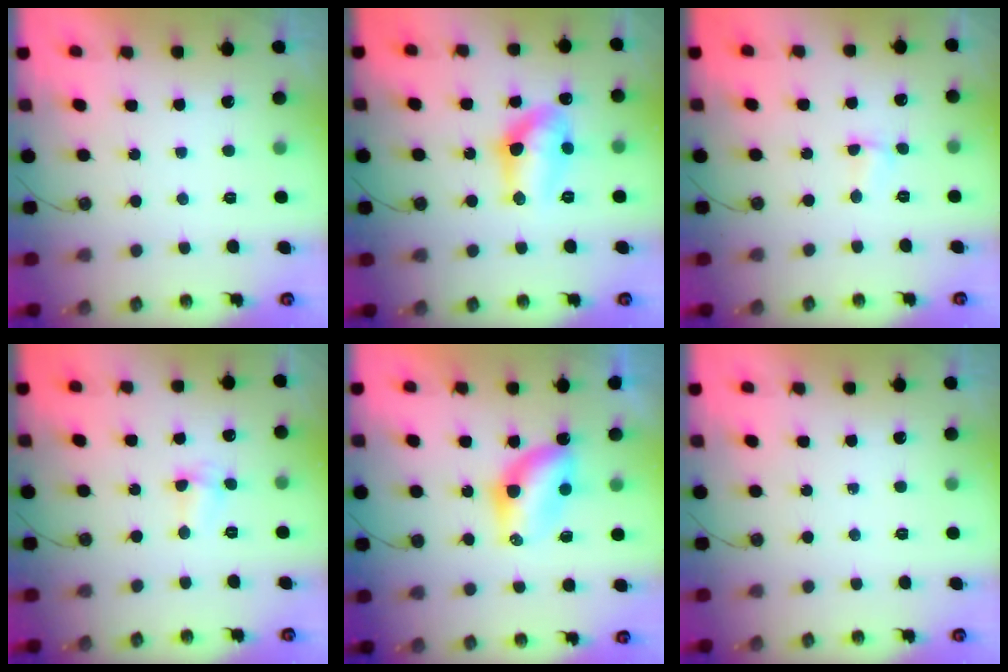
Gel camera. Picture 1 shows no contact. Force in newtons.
{"total": 11.1, "press": 11.1, "slide": 0.9}
{"total": 1.7, "press": 1.6, "slide": 0.4}
{"total": 2.9, "press": 2.8, "slide": 0.7}
{"total": 6.5, "press": 6.5, "slide": 0.2}
{"total": 0.0}